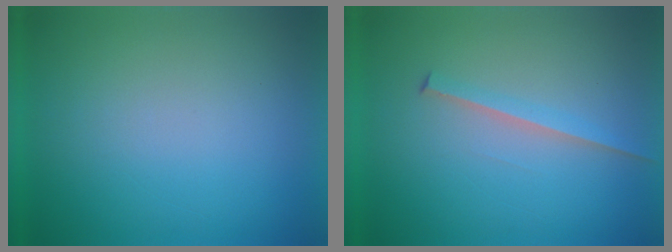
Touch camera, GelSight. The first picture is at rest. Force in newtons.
{"total": 1.8}